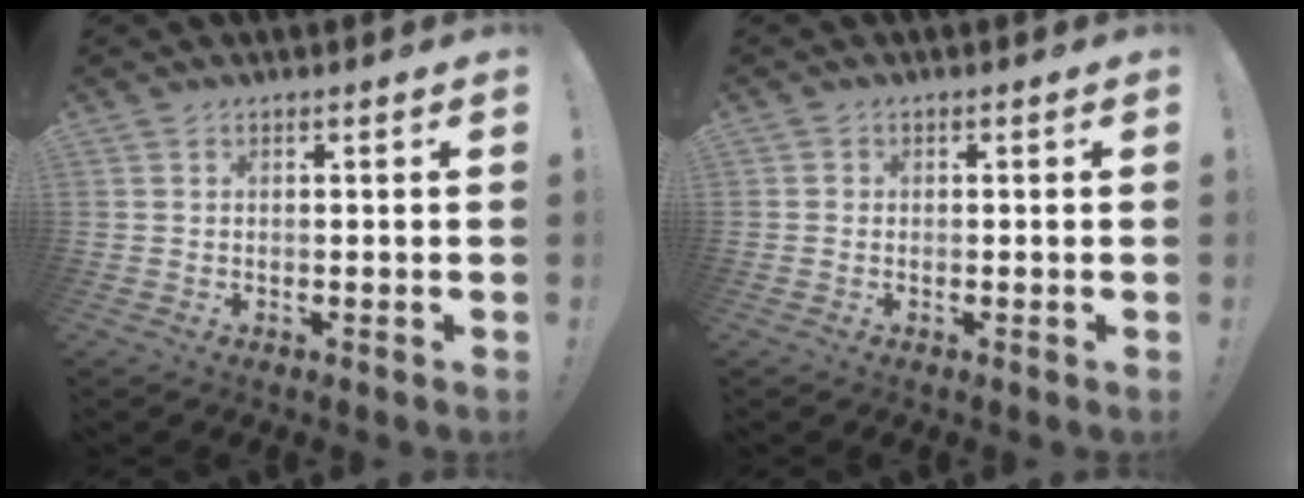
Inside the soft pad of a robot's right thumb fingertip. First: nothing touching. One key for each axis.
{"total": 0.8, "fx": -0.2, "fy": 0.7, "fz": 0.1, "tx": 0.000, "ty": 0.002, "tz": -0.003}